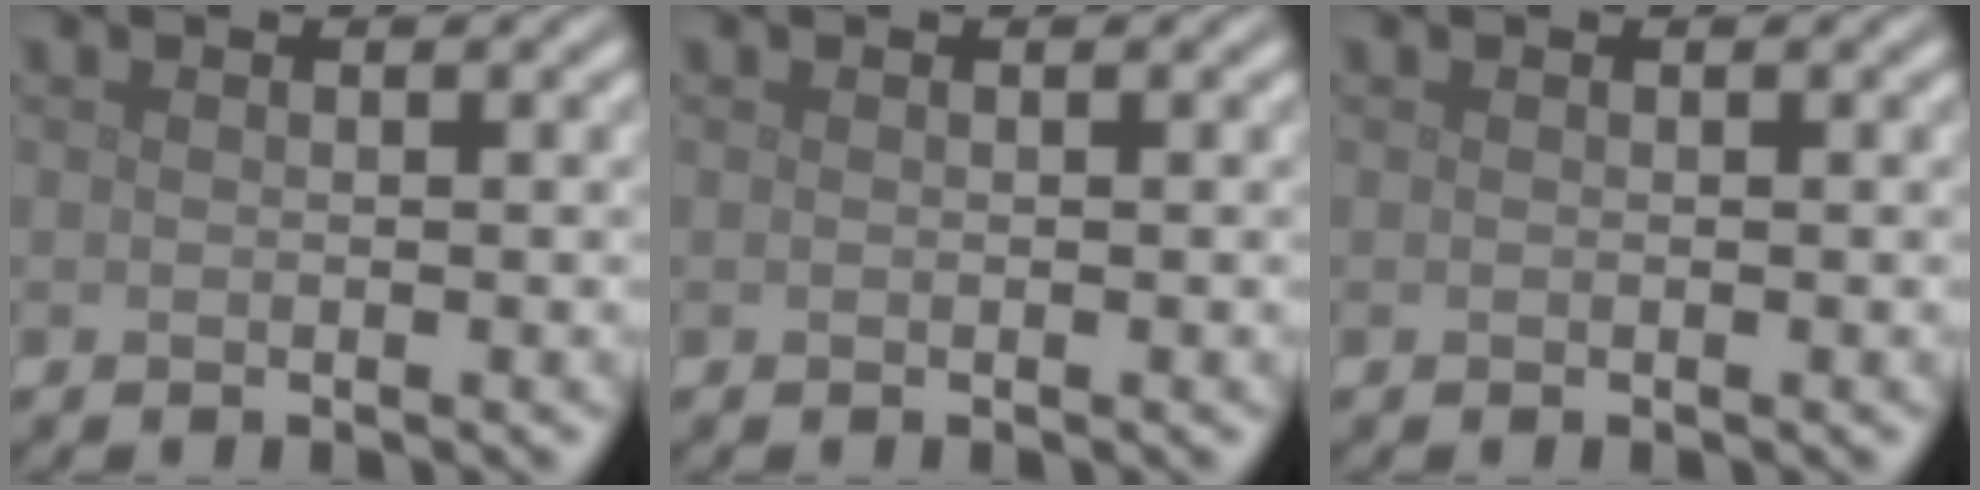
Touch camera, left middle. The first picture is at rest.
{"total": 0.0}
{"total": 0.0}